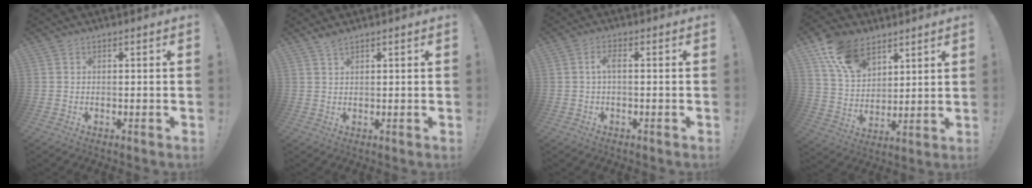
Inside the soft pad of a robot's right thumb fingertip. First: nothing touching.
{"total": 2.2, "force": [2.0, 0.5, 0.9], "torque": [-0.011, -0.008, 0.035]}
{"total": 3.2, "force": [-0.2, 0.9, 3.1], "torque": [-0.066, 0.005, -0.008]}
{"total": 14.2, "force": [8.7, 9.0, 6.7], "torque": [-0.115, -0.044, 0.167]}